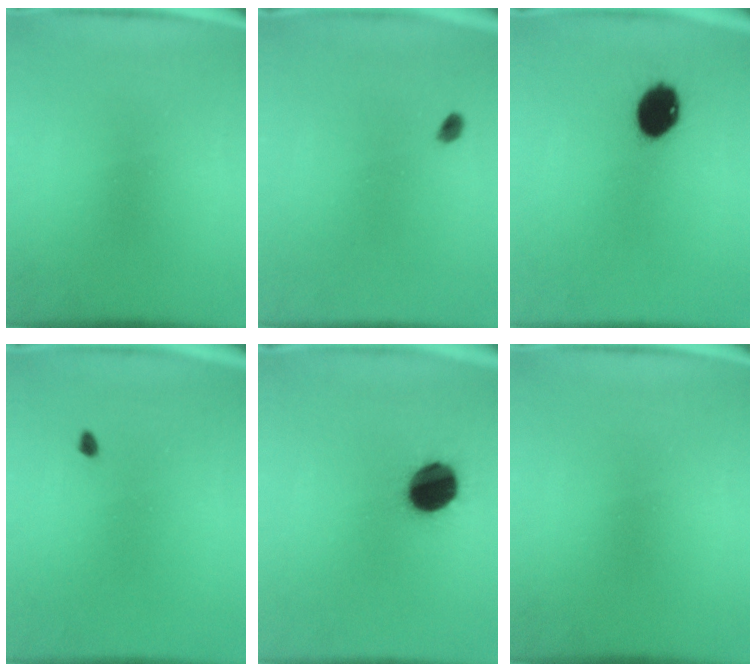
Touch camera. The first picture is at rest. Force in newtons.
{"total": 2.0}
{"total": 9.1}
{"total": 0.7}
{"total": 12.2}
{"total": 0.0}